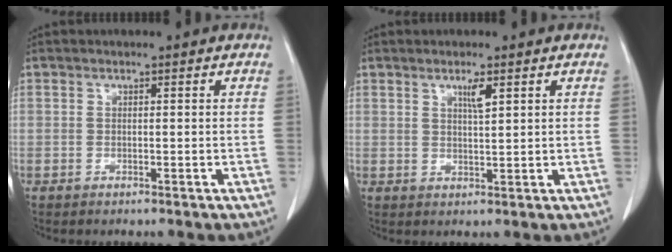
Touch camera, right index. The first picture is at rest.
{"total": 2.4, "force": [1.4, 0.2, 1.9], "torque": [-0.038, -0.003, 0.027]}